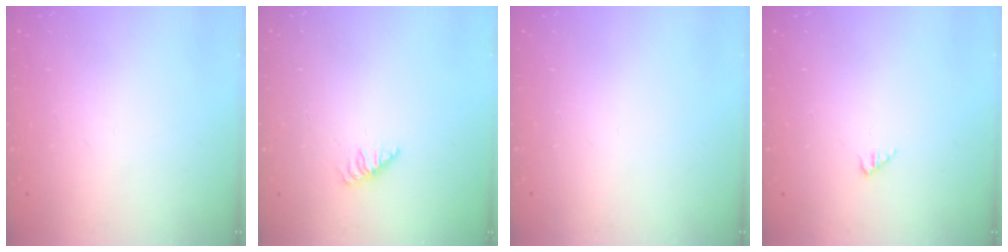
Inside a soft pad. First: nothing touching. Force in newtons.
{"total": 1.1, "press": 1.1, "slide": 0.3}
{"total": 0.0}
{"total": 1.7, "press": 1.7, "slide": 0.3}